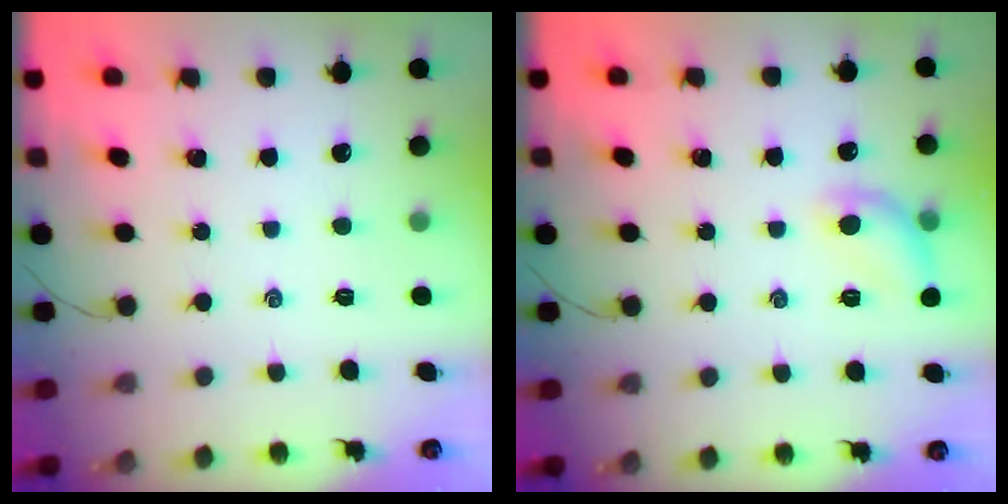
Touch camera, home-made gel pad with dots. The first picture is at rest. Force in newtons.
{"total": 8.6, "press": 8.6, "slide": 0.2}